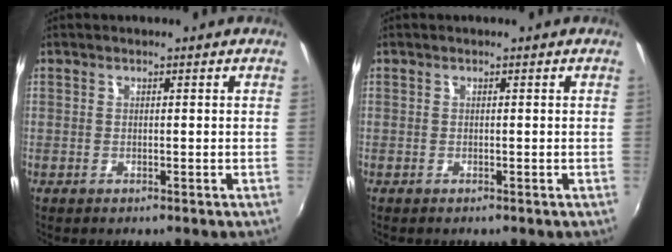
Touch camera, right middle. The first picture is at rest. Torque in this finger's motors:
{"motor_torque": [-0.07, 0.04, -0.04, 0.01]}